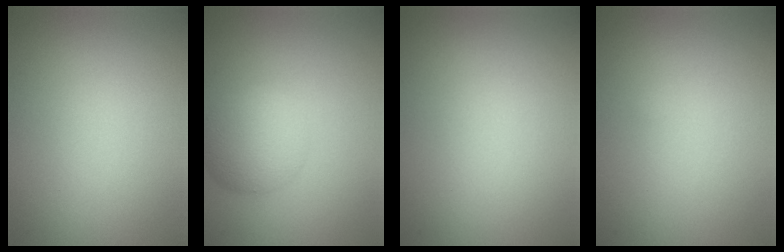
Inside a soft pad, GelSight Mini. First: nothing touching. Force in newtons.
{"total": 4.0, "press": 4.0, "slide": 0.1}
{"total": 0.0}
{"total": 0.0}